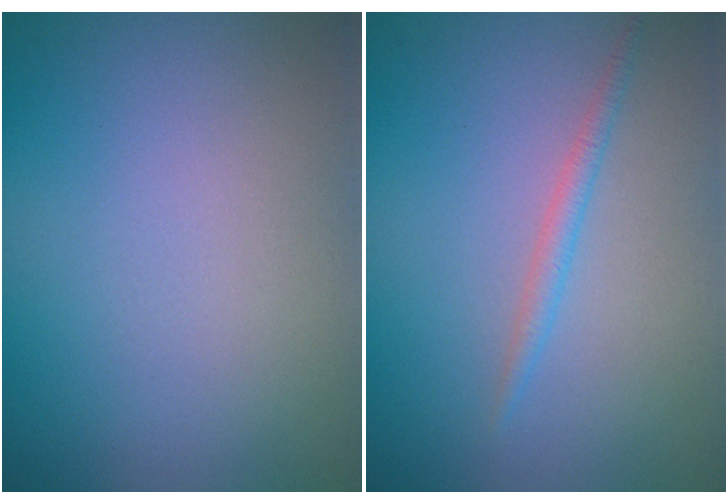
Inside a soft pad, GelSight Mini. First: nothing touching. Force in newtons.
{"total": 1.1, "press": 1.1, "slide": 0.0}